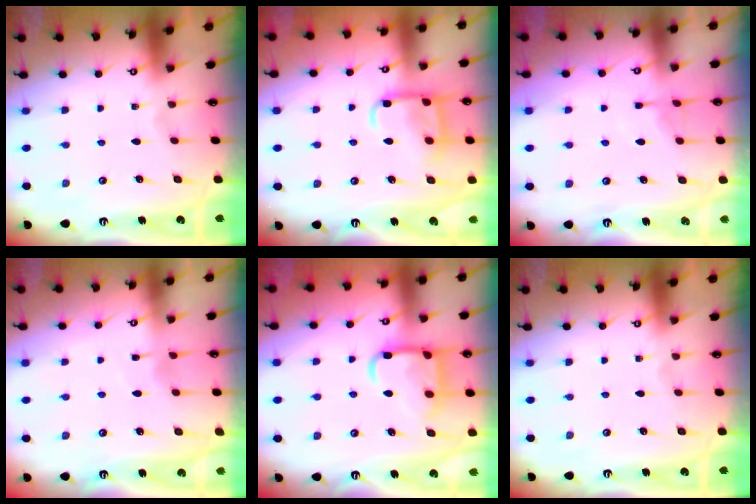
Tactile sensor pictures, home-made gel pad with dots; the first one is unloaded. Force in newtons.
{"total": 11.6, "press": 11.6, "slide": 1.1}
{"total": 4.6, "press": 4.5, "slide": 0.4}
{"total": 4.7, "press": 4.7, "slide": 0.6}
{"total": 15.1, "press": 15.0, "slide": 1.5}
{"total": 0.0}